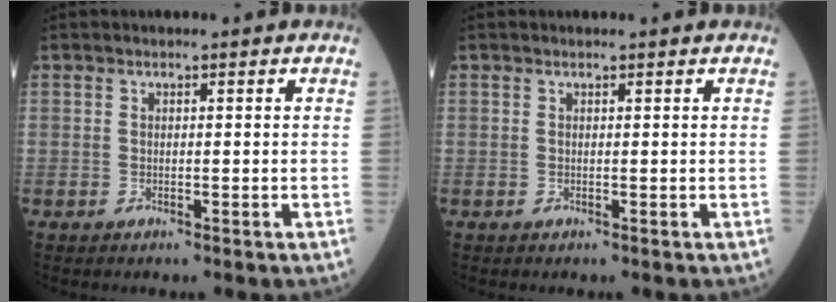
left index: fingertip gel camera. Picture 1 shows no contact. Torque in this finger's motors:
{"motor_torque": [0.12, 0.24, -0.02, -0.01]}